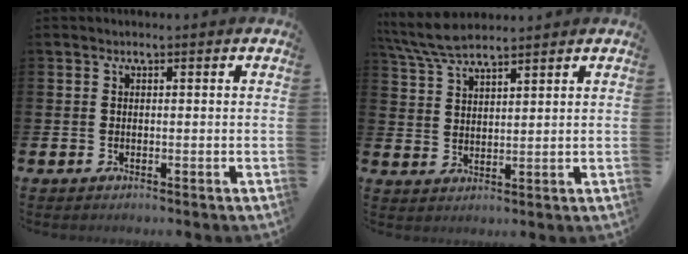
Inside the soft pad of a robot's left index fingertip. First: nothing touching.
{"total": 6.1, "force": [5.6, 1.0, 2.2], "torque": [-0.057, -0.017, 0.103]}